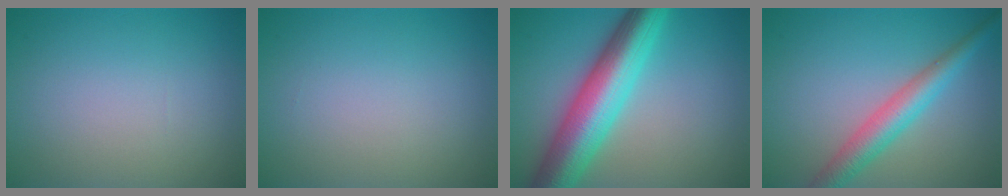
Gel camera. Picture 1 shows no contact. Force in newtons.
{"total": 0.0}
{"total": 9.5, "press": 9.5, "slide": 0.3}
{"total": 4.3, "press": 4.3, "slide": 0.1}